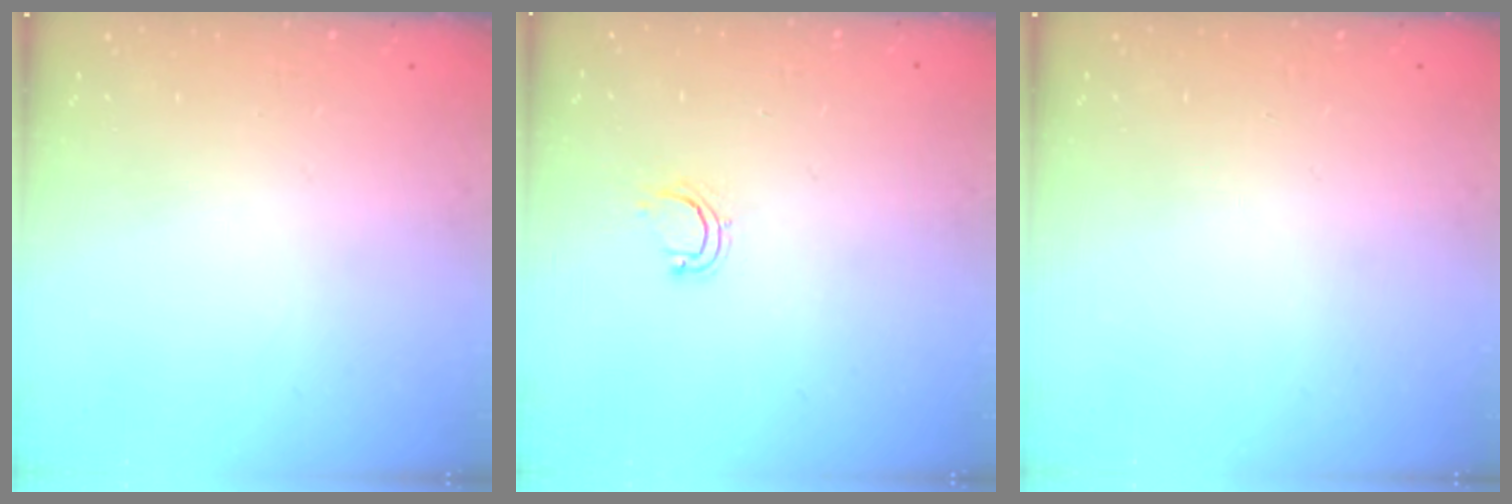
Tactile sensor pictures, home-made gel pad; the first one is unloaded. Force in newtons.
{"total": 4.2, "press": 4.1, "slide": 0.8}
{"total": 0.0}